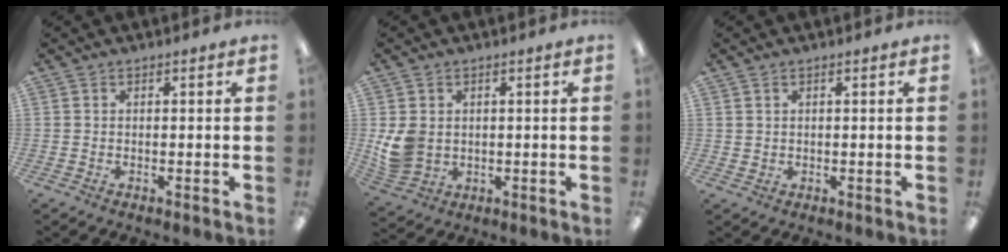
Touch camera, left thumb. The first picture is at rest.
{"total": 7.1, "force": [0.7, 5.9, 3.9], "torque": [-0.085, 0.008, 0.018]}
{"total": 1.2, "force": [0.8, 0.9, 0.3], "torque": [-0.007, 0.001, 0.015]}